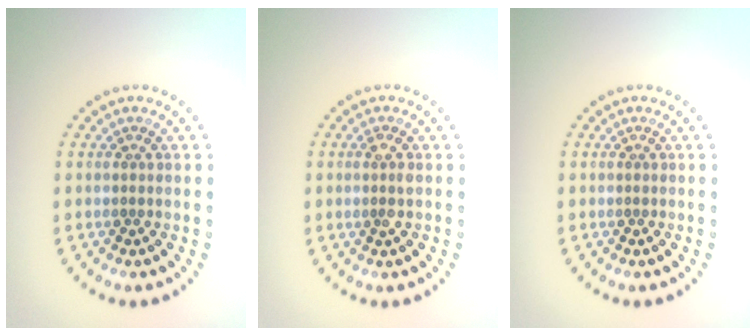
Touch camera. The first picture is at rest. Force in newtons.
{"total": 1.1, "press": 1.0, "slide": 0.4}
{"total": 0.0}